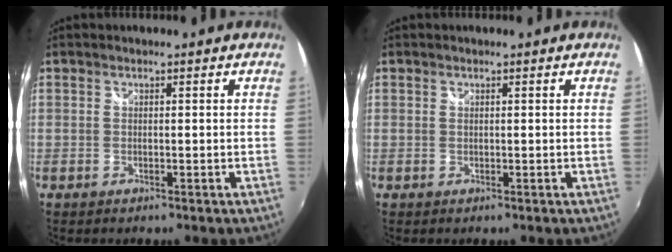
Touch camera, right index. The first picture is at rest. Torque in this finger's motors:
{"motor_torque": [0.10, 0.28, -0.04, 0.00]}